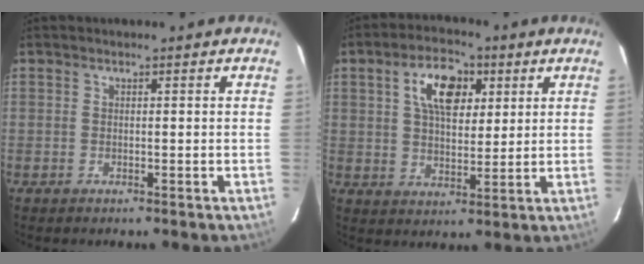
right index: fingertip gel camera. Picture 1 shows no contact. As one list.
[{"total": 9.8, "force": [3.7, 5.3, 7.3], "torque": [-0.128, 0.024, 0.065]}]